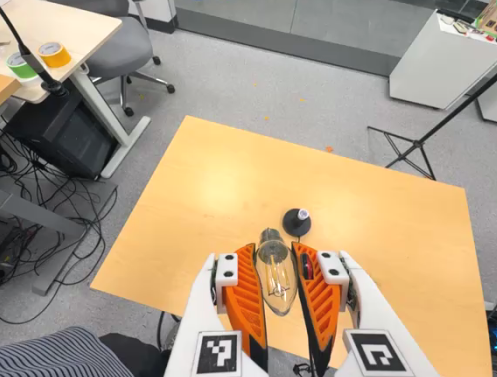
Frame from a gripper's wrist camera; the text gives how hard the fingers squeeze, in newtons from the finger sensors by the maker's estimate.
{"total": 22.5, "left": 25.1, "right": 19.9}